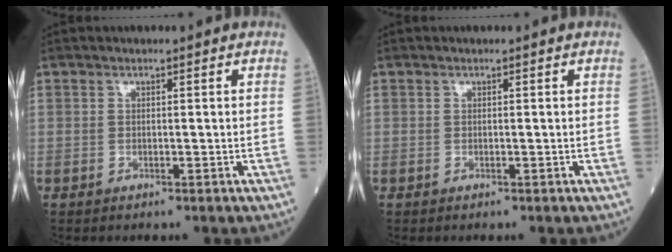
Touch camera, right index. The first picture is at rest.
{"total": 0.0}